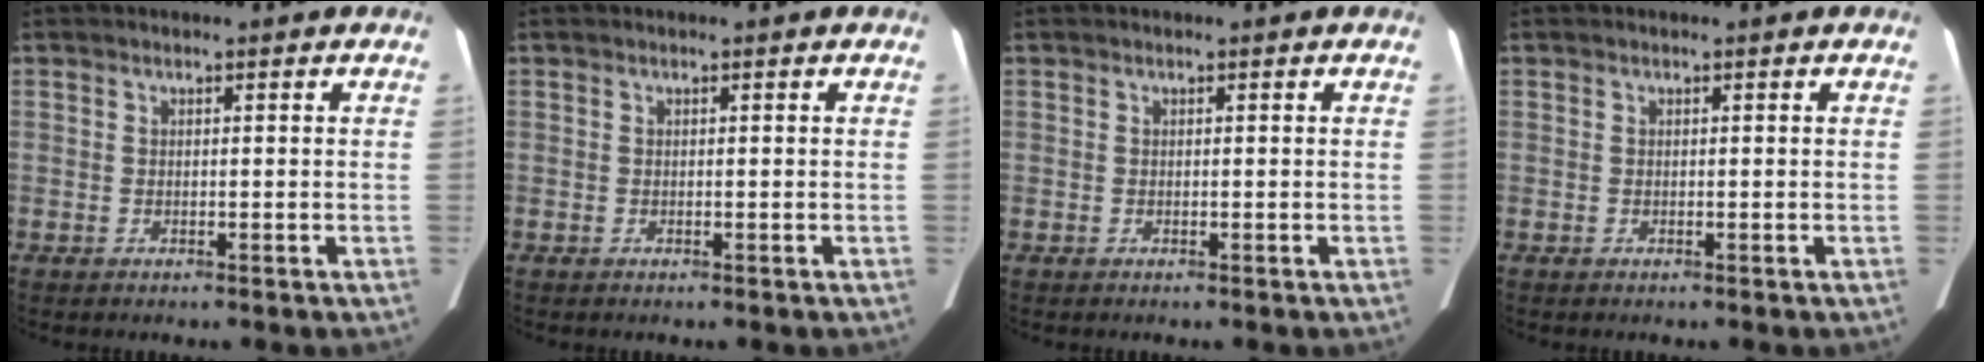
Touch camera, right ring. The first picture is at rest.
{"total": 0.0}
{"total": 0.0}
{"total": 0.0}